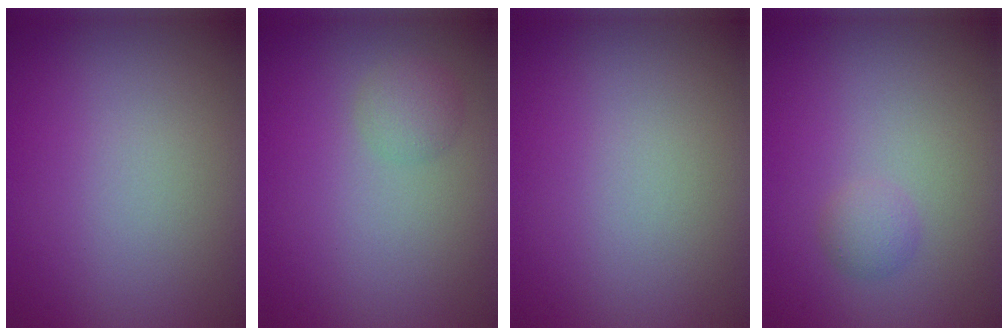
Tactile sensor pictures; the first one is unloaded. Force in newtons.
{"total": 1.6, "press": 1.6, "slide": 0.1}
{"total": 0.0}
{"total": 1.1, "press": 1.1, "slide": 0.0}